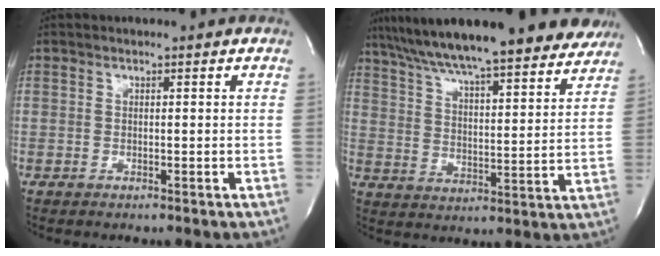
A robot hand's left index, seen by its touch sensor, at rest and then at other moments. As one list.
[{"total": 25.5, "force": [21.7, 3.9, 12.9], "torque": [-0.213, 0.005, 0.298]}]